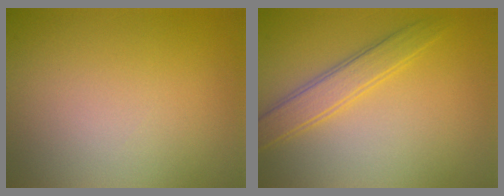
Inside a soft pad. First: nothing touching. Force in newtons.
{"total": 3.0, "press": 3.0, "slide": 0.1}